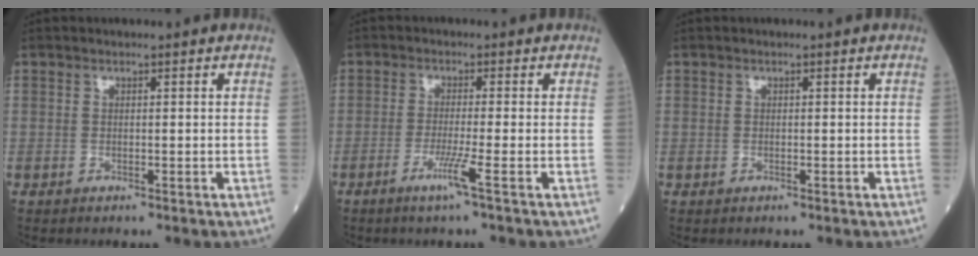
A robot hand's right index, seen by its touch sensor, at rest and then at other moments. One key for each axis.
{"total": 3.5, "fx": -1.7, "fy": -1.0, "fz": 2.9, "tx": -0.059, "ty": -0.009, "tz": -0.038}
{"total": 0.0}